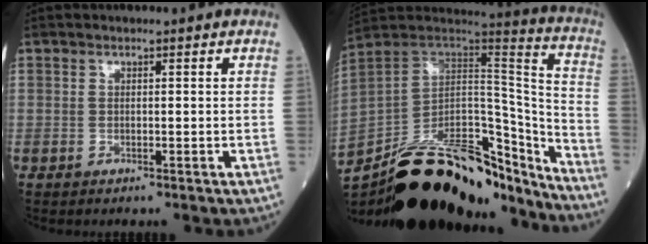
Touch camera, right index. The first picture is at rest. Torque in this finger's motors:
{"motor_torque": [0.96, -1.18, 0.35, 0.18]}